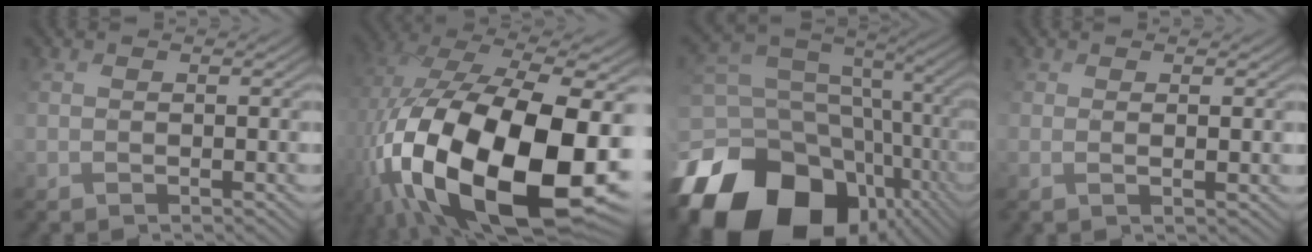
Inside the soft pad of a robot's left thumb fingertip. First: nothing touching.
{"total": 21.1, "force": [-5.3, 10.9, 17.3], "torque": [-0.378, -0.055, -0.055]}
{"total": 20.6, "force": [-9.3, 15.1, 10.5], "torque": [-0.255, -0.038, -0.124]}
{"total": 1.3, "force": [0.5, 0.4, 1.2], "torque": [-0.017, 0.003, 0.009]}